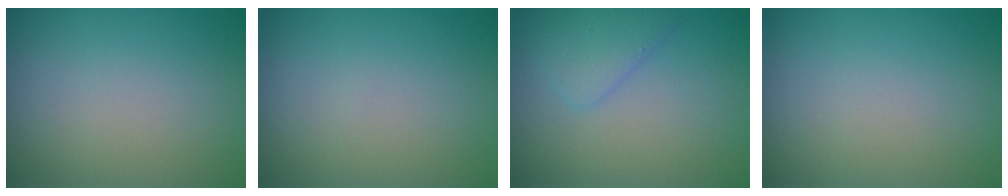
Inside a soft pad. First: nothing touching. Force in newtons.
{"total": 0.0}
{"total": 2.1, "press": 2.1, "slide": 0.2}
{"total": 0.0}